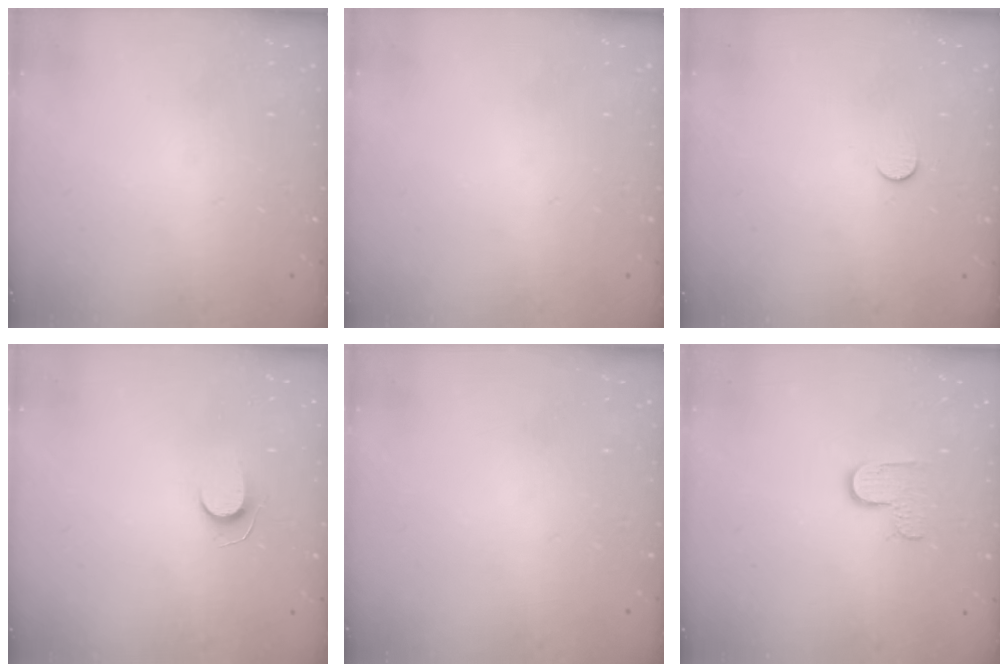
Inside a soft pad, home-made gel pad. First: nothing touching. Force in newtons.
{"total": 0.0}
{"total": 5.2, "press": 5.2, "slide": 0.5}
{"total": 5.6, "press": 5.6, "slide": 0.5}
{"total": 0.0}
{"total": 5.5, "press": 5.5, "slide": 0.4}